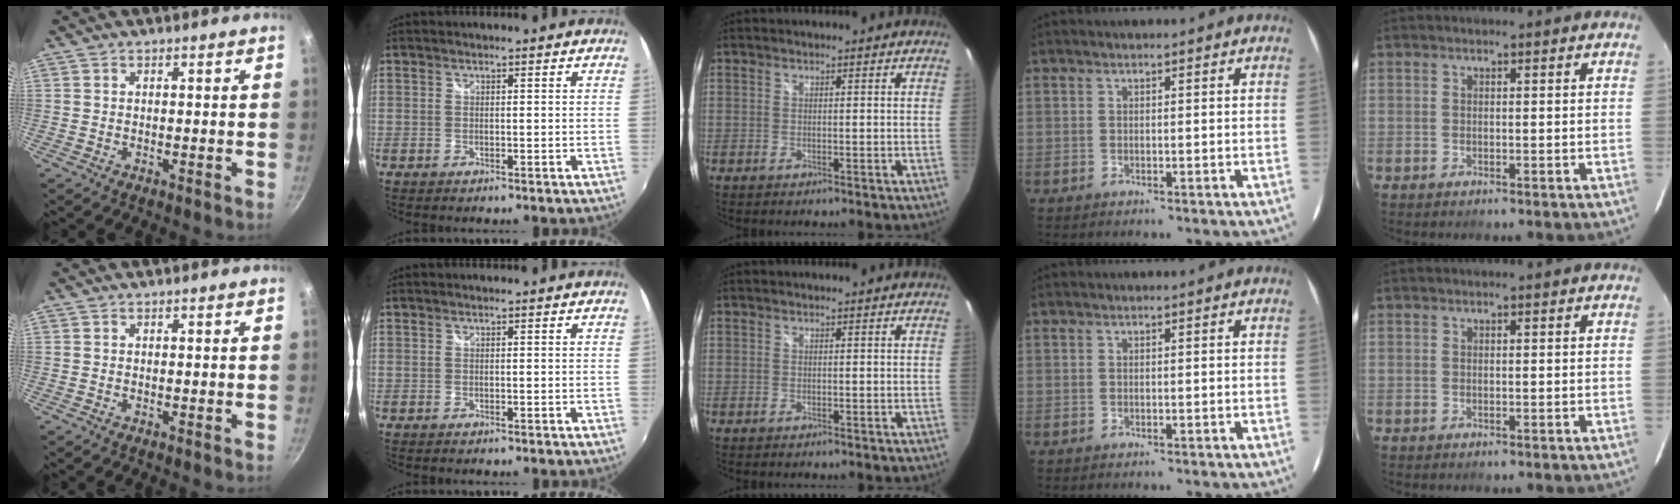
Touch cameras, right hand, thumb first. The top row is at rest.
{}